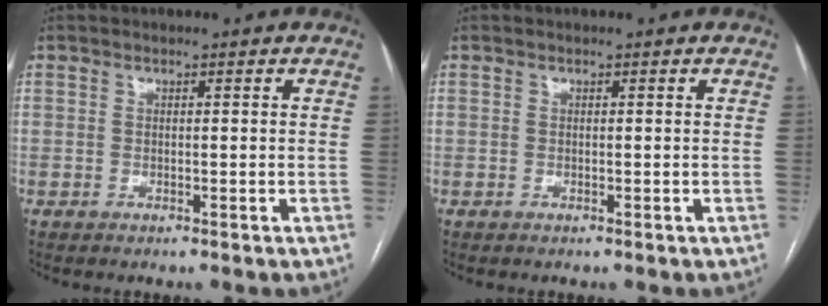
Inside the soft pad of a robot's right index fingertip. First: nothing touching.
{"total": 0.0}